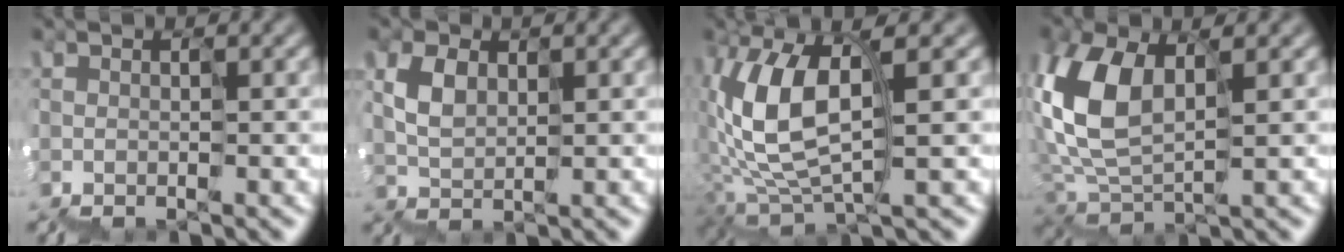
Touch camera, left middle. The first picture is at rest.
{"total": 1.4, "force": [1.3, 0.3, -0.5], "torque": [-0.018, 0.019, 0.026]}
{"total": 6.1, "force": [1.4, 2.6, 5.4], "torque": [-0.143, 0.015, 0.023]}
{"total": 6.0, "force": [2.1, 3.6, 4.3], "torque": [-0.140, 0.021, 0.037]}